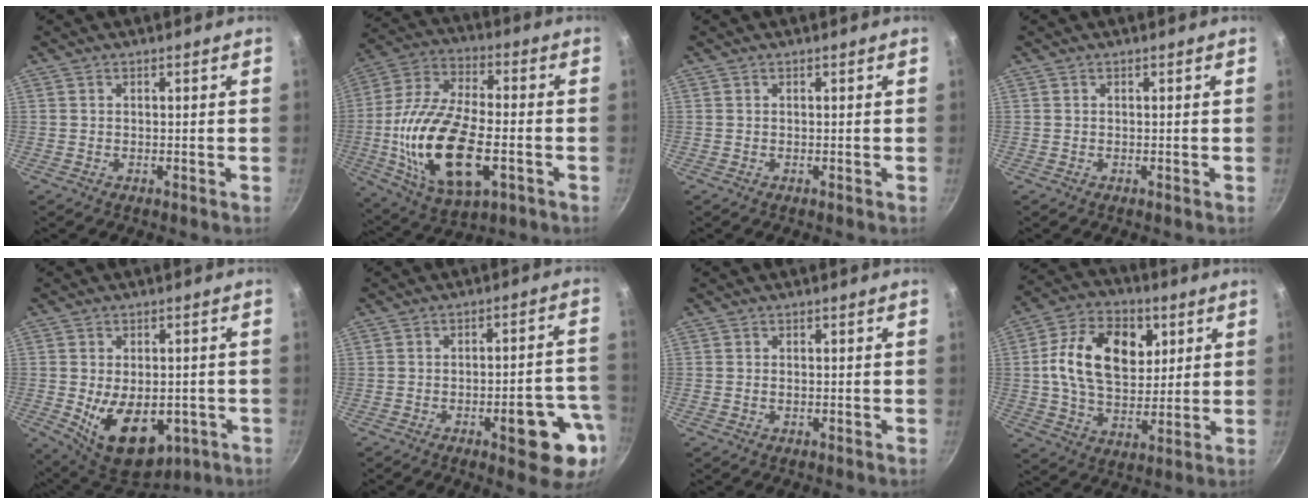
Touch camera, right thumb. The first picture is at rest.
{"total": 22.6, "force": [-4.7, 10.6, 19.4], "torque": [-0.380, 0.019, -0.094]}
{"total": 0.0}
{"total": 0.0}
{"total": 14.9, "force": [-3.6, 9.1, 11.2], "torque": [-0.138, -0.010, -0.032]}
{"total": 12.8, "force": [-5.0, 4.3, 10.9], "torque": [-0.102, 0.031, -0.060]}
{"total": 0.6, "force": [-0.1, 0.5, 0.3], "torque": [-0.005, 0.002, -0.002]}
{"total": 17.4, "force": [4.2, 11.7, 12.2], "torque": [-0.182, -0.002, 0.063]}